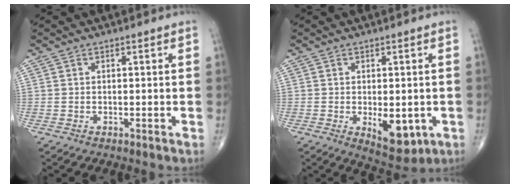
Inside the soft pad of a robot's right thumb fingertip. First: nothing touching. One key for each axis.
{"total": 7.8, "fx": -1.8, "fy": 3.9, "fz": 6.5, "tx": -0.071, "ty": -0.014, "tz": -0.013}